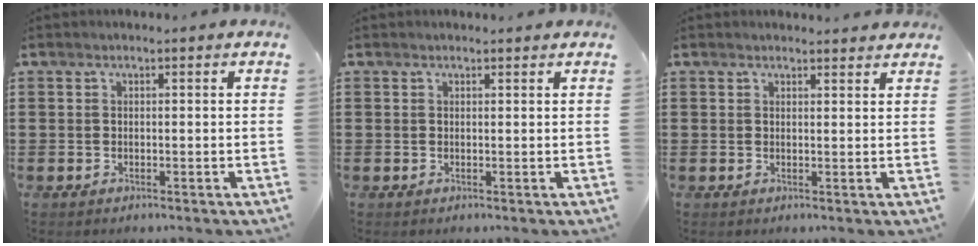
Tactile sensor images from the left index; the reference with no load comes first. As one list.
[{"total": 0.7, "force": [0.5, 0.4, 0.0], "torque": [0.000, 0.002, 0.010]}, {"total": 1.4, "force": [1.4, 0.3, 0.0], "torque": [-0.003, 0.001, 0.028]}]